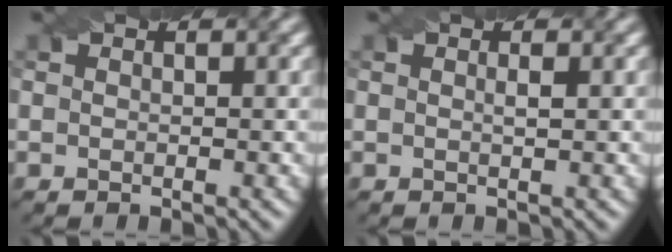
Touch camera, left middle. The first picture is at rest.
{"total": 0.8, "force": [0.1, 0.2, 0.8], "torque": [-0.009, 0.003, -0.001]}